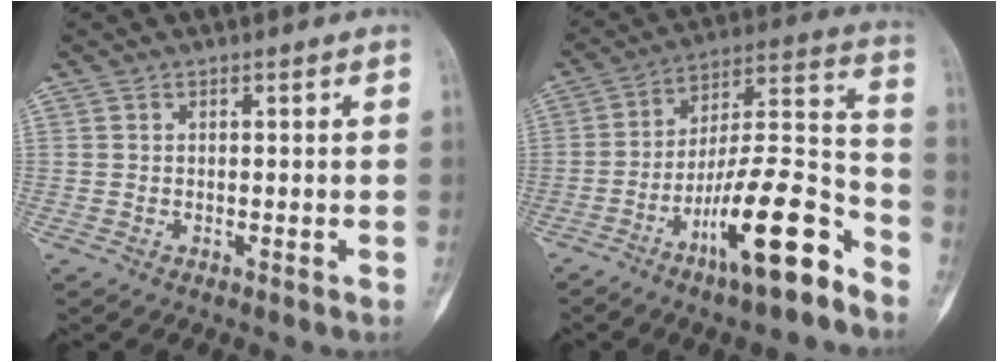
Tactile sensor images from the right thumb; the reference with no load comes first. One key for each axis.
{"total": 18.4, "fx": -10.7, "fy": 4.3, "fz": 14.4, "tx": -0.236, "ty": 0.084, "tz": -0.179}